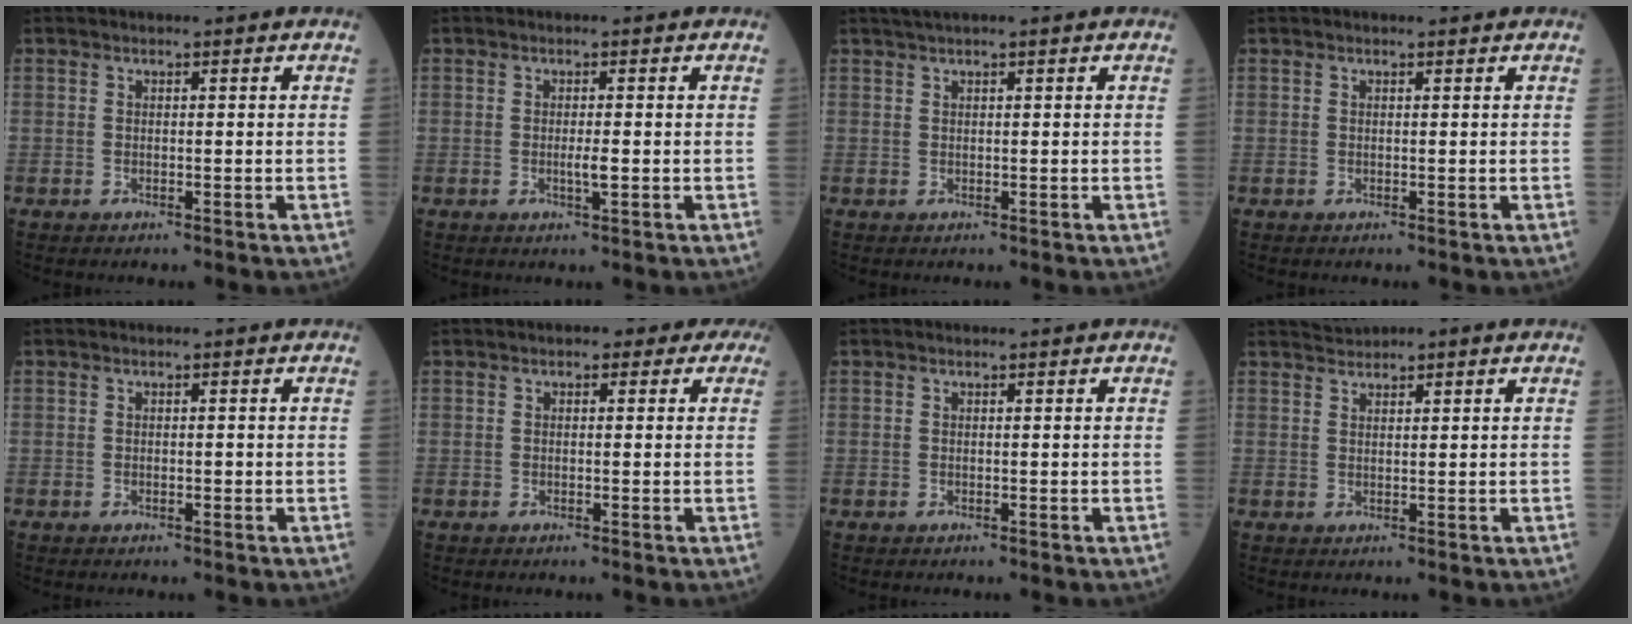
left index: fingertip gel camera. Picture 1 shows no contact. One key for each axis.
{"total": 1.7, "fx": -0.3, "fy": 0.1, "fz": 1.7, "tx": -0.033, "ty": -0.003, "tz": -0.004}
{"total": 1.6, "fx": 1.2, "fy": -0.3, "fz": 1.1, "tx": -0.026, "ty": 0.016, "tz": 0.025}
{"total": 0.0}
{"total": 0.6, "fx": -0.2, "fy": 0.2, "fz": 0.6, "tx": -0.010, "ty": 0.000, "tz": -0.002}
{"total": 3.3, "fx": 1.6, "fy": 2.0, "fz": 2.1, "tx": -0.017, "ty": 0.022, "tz": 0.007}
{"total": 0.0}
{"total": 1.9, "fx": 1.7, "fy": 0.1, "fz": 0.8, "tx": -0.023, "ty": 0.026, "tz": 0.035}